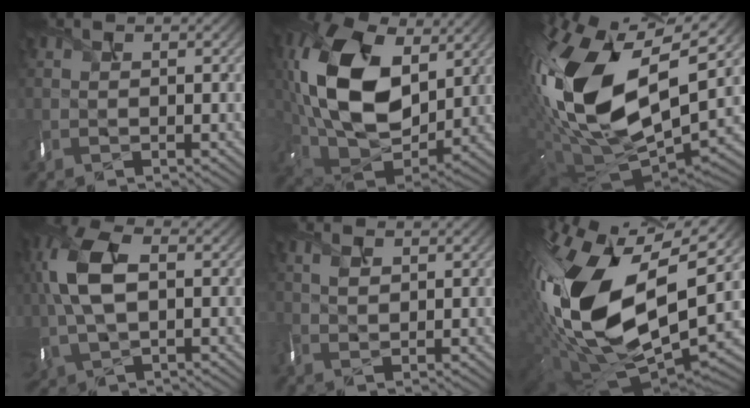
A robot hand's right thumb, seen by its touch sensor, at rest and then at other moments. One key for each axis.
{"total": 16.6, "fx": 3.8, "fy": 10.7, "fz": 12.2, "tx": -0.276, "ty": 0.011, "tz": 0.077}
{"total": 19.1, "fx": 1.8, "fy": 10.6, "fz": 15.8, "tx": -0.366, "ty": -0.029, "tz": 0.047}
{"total": 9.9, "fx": 1.4, "fy": 5.9, "fz": 7.9, "tx": -0.219, "ty": 0.001, "tz": 0.034}
{"total": 1.1, "fx": 0.8, "fy": 0.4, "fz": 0.7, "tx": -0.025, "ty": 0.003, "tz": 0.028}
{"total": 20.4, "fx": 0.4, "fy": 11.1, "fz": 17.1, "tx": -0.390, "ty": -0.050, "tz": 0.022}